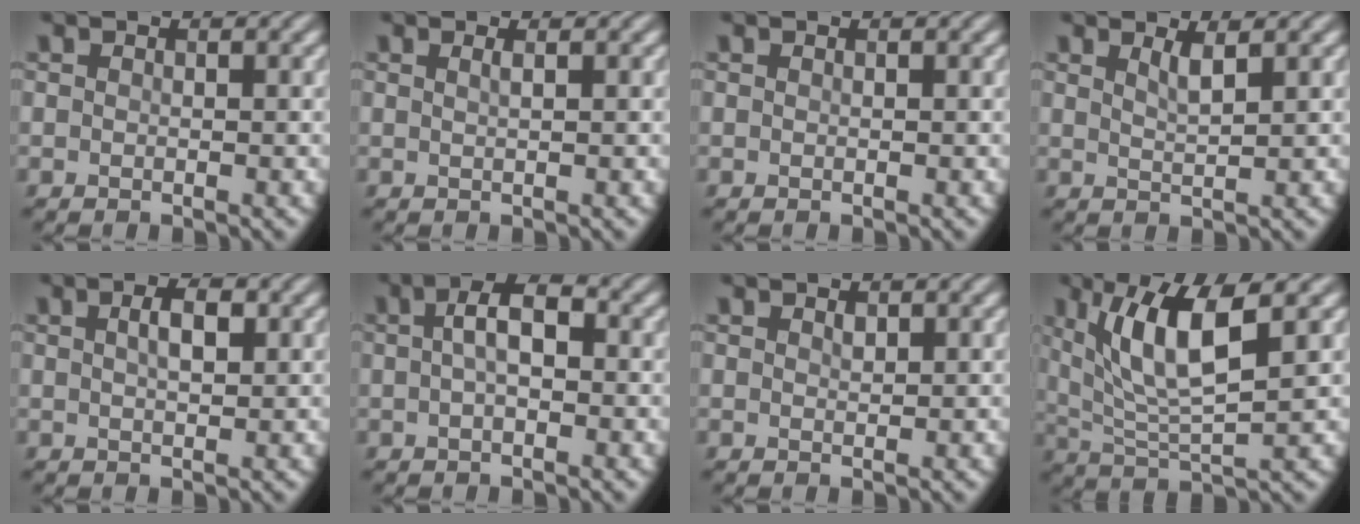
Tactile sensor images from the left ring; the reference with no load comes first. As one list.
[{"total": 1.0, "force": [0.5, 0.4, 0.8], "torque": [-0.007, 0.002, 0.003]}, {"total": 0.0}, {"total": 1.8, "force": [1.0, 0.5, 1.4], "torque": [-0.020, 0.000, 0.016]}, {"total": 2.5, "force": [0.8, 1.0, 2.2], "torque": [-0.041, 0.004, 0.014]}, {"total": 3.7, "force": [0.3, 1.6, 3.3], "torque": [-0.060, 0.007, 0.000]}, {"total": 0.7, "force": [0.5, 0.3, 0.4], "torque": [-0.010, -0.002, 0.011]}, {"total": 7.5, "force": [2.8, 2.0, 6.6], "torque": [-0.127, -0.005, 0.057]}]